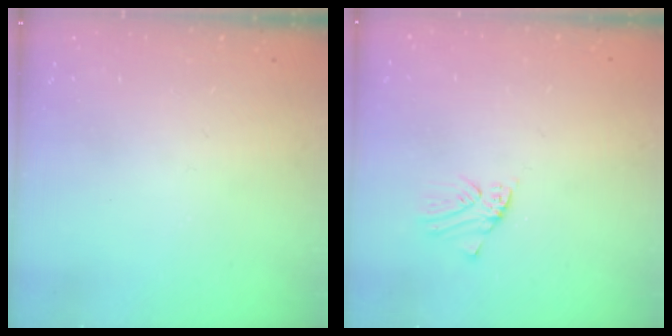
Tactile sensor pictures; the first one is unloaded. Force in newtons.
{"total": 0.7, "press": 0.7, "slide": 0.1}